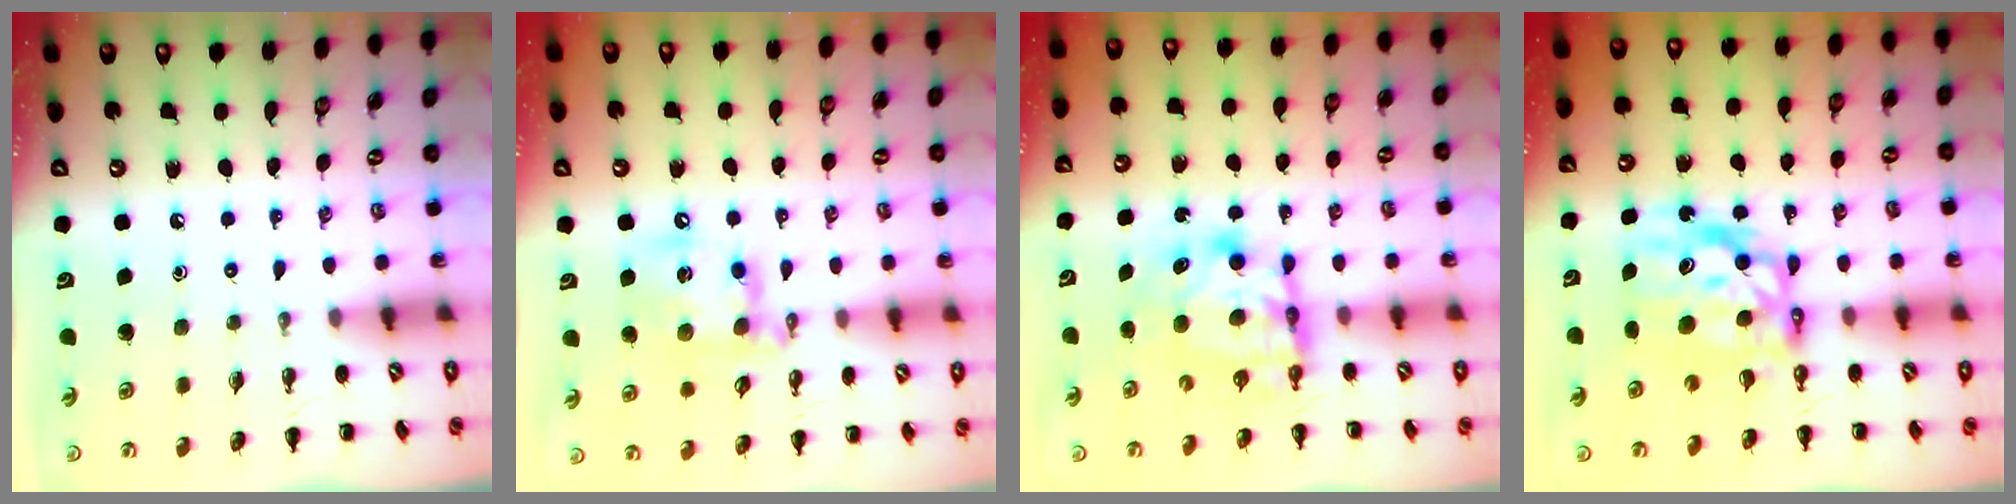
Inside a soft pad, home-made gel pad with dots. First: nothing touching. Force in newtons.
{"total": 14.7, "press": 14.5, "slide": 2.7}
{"total": 7.2, "press": 7.1, "slide": 1.3}
{"total": 9.7, "press": 9.3, "slide": 2.7}